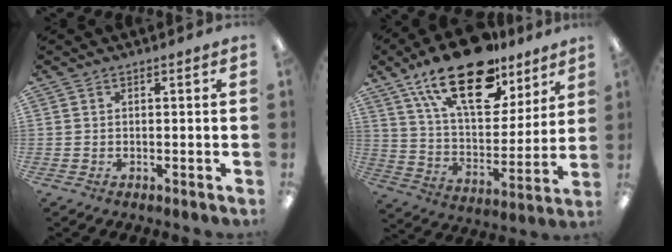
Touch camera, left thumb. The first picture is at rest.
{"total": 23.8, "force": [15.5, 10.8, 14.5], "torque": [-0.242, -0.080, 0.270]}